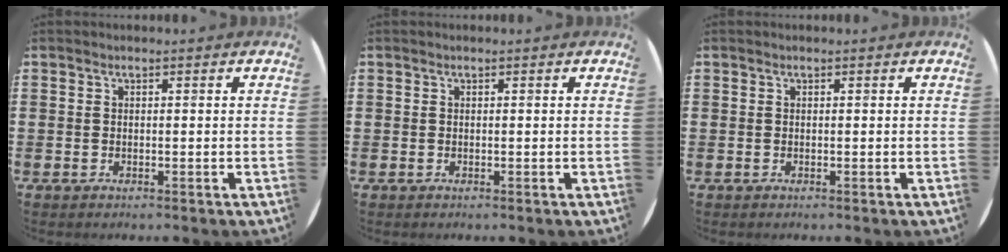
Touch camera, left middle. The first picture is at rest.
{"total": 0.0}
{"total": 0.0}